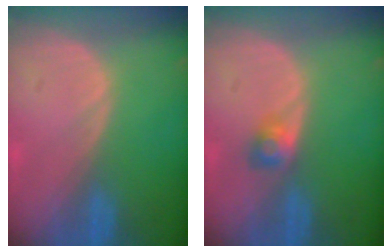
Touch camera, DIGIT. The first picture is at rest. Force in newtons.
{"total": 2.5, "press": 2.4, "slide": 0.7}